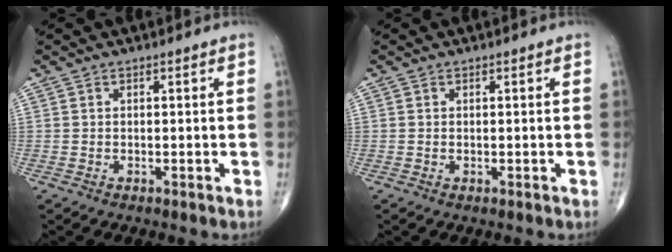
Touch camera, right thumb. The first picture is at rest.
{"total": 0.0}